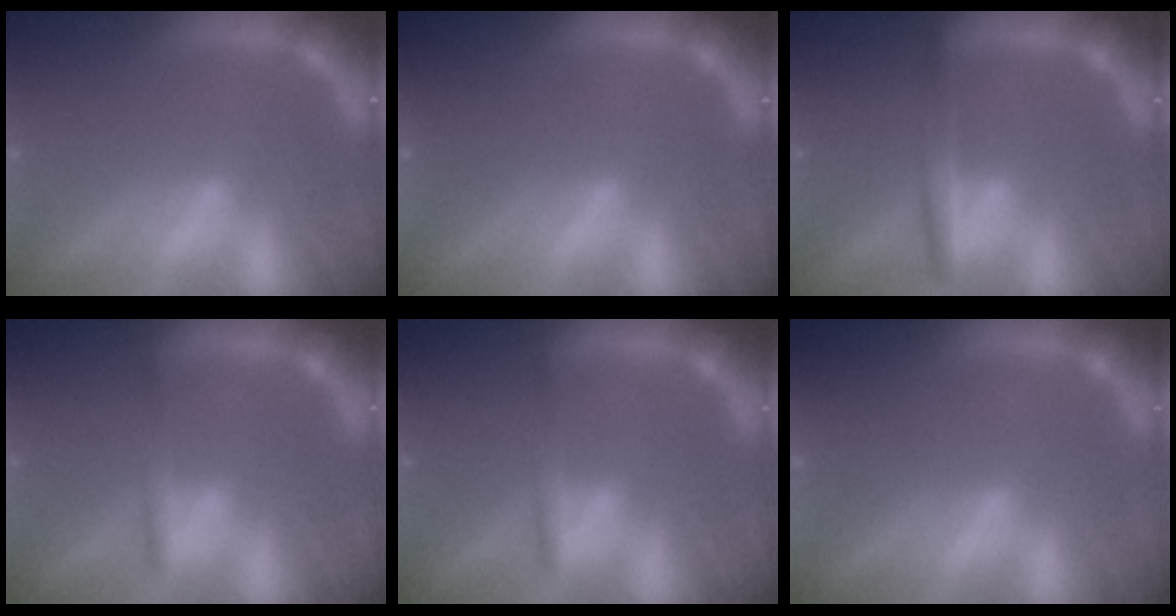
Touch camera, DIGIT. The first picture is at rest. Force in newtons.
{"total": 3.5}
{"total": 3.0}
{"total": 1.9}
{"total": 1.9}
{"total": 5.5}